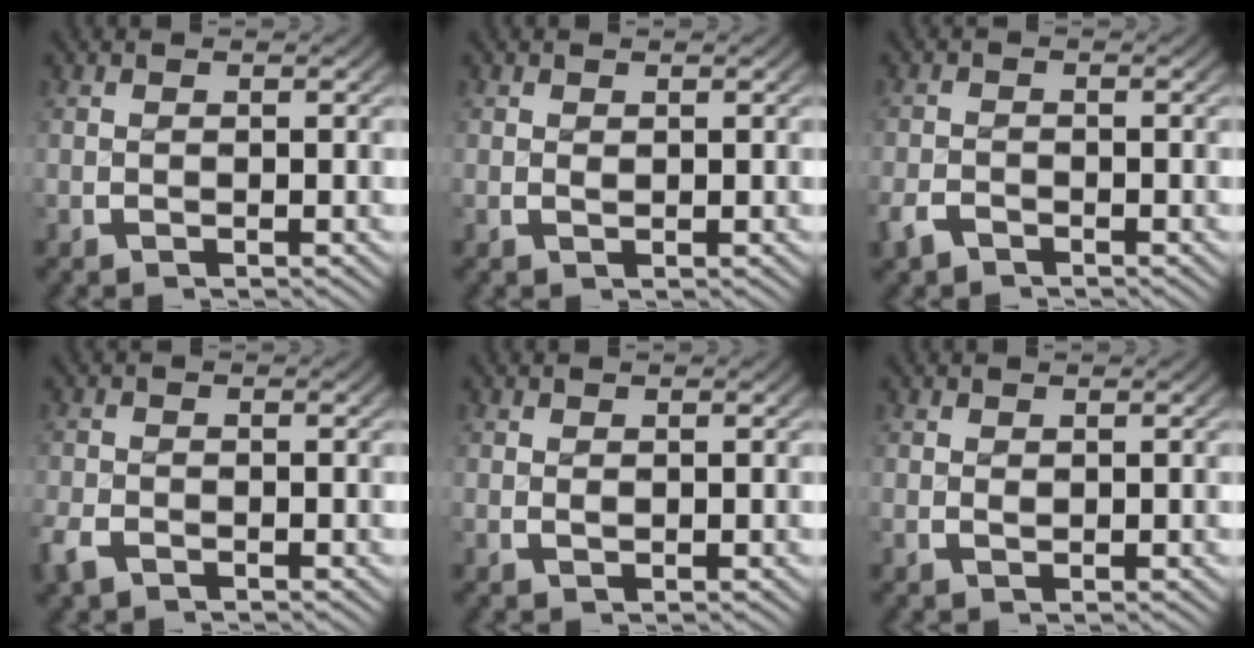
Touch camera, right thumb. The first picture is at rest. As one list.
[{"total": 0.0}, {"total": 1.9, "force": [-1.7, 0.7, -0.1], "torque": [0.000, -0.007, -0.033]}, {"total": 1.7, "force": [-1.5, 0.8, 0.1], "torque": [-0.009, -0.007, -0.028]}, {"total": 0.0}, {"total": 0.0}]